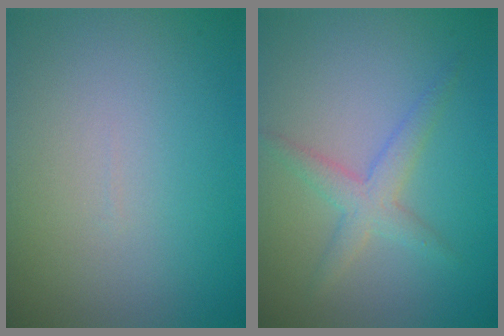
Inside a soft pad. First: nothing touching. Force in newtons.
{"total": 2.6, "press": 2.6, "slide": 0.1}